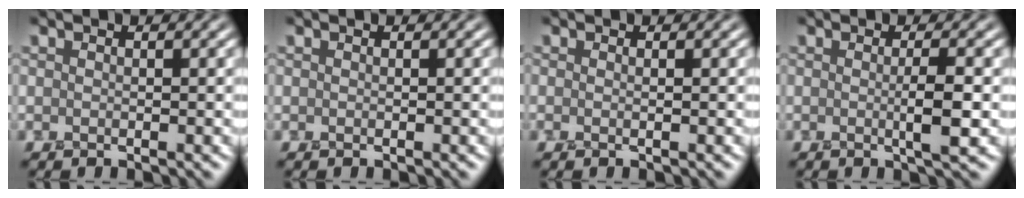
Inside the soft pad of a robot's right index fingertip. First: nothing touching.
{"total": 0.0}
{"total": 0.0}
{"total": 2.4, "force": [-0.3, 0.3, 2.4], "torque": [-0.042, -0.007, -0.004]}